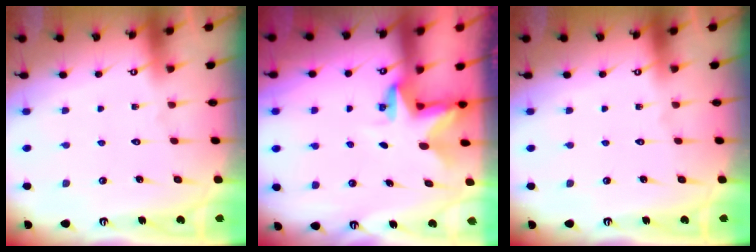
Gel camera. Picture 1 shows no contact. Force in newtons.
{"total": 2.8, "press": 2.8, "slide": 0.3}
{"total": 0.0}